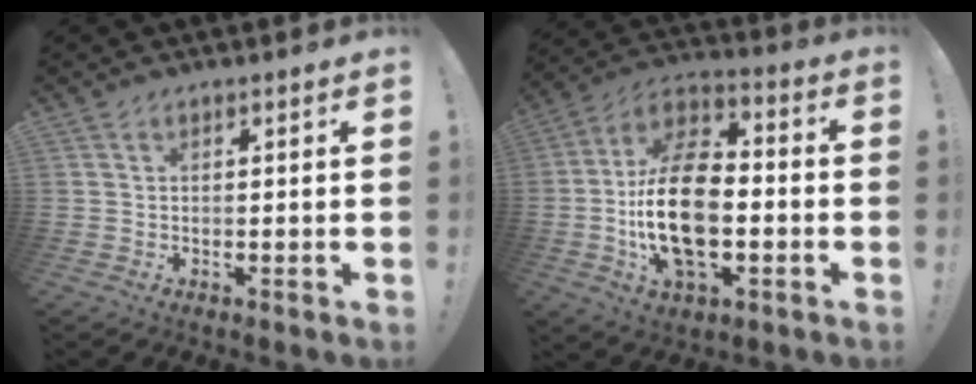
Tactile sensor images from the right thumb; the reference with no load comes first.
{"total": 21.6, "force": [-3.2, 12.5, 17.3], "torque": [-0.322, 0.013, -0.053]}